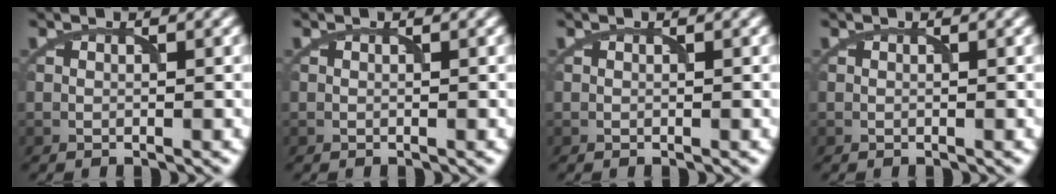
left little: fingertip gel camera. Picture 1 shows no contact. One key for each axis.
{"total": 0.0}
{"total": 0.0}
{"total": 0.0}